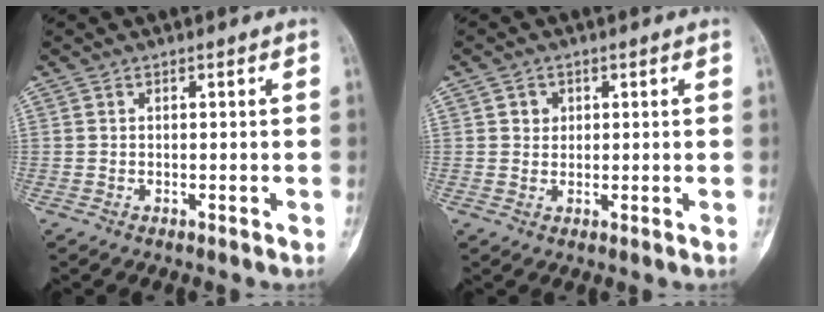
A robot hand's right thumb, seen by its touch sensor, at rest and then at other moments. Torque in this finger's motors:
{"motor_torque": [-0.10, 0.18, 0.56, 0.17, 0.02]}